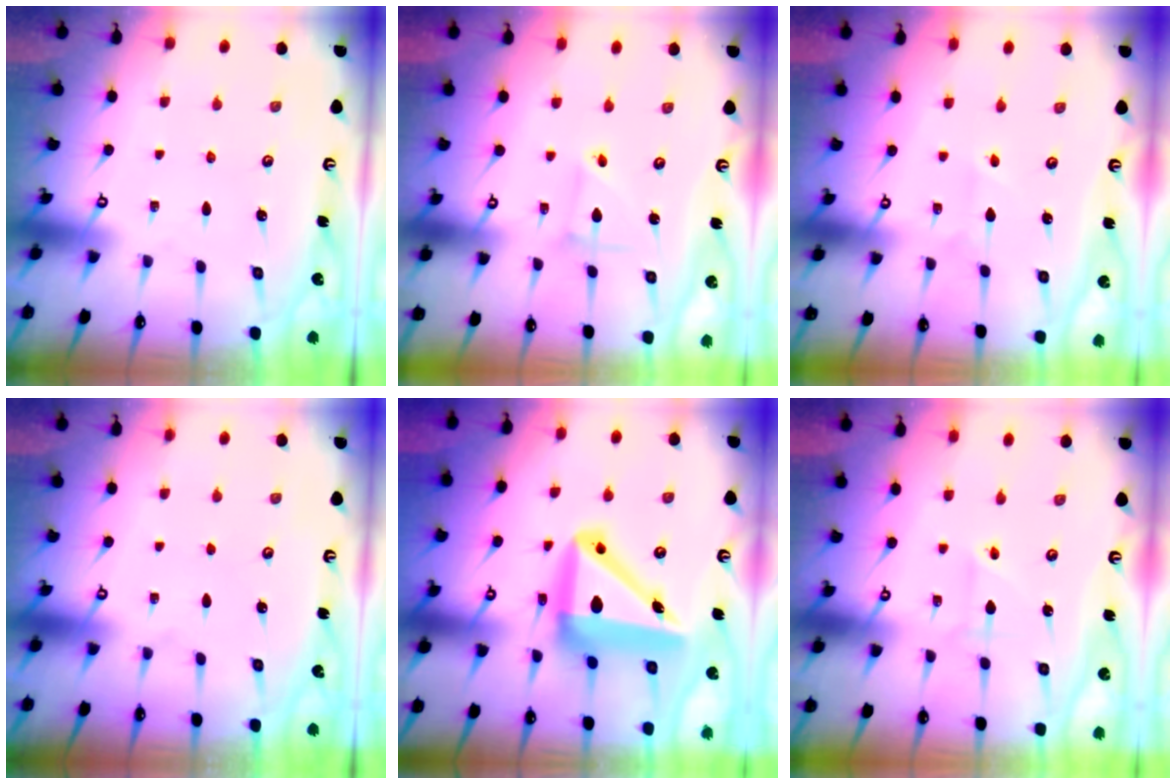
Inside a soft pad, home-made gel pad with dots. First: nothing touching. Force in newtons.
{"total": 2.8, "press": 2.8, "slide": 0.3}
{"total": 2.1, "press": 2.1, "slide": 0.2}
{"total": 0.0}
{"total": 16.4, "press": 16.0, "slide": 3.7}
{"total": 3.0, "press": 2.8, "slide": 1.0}